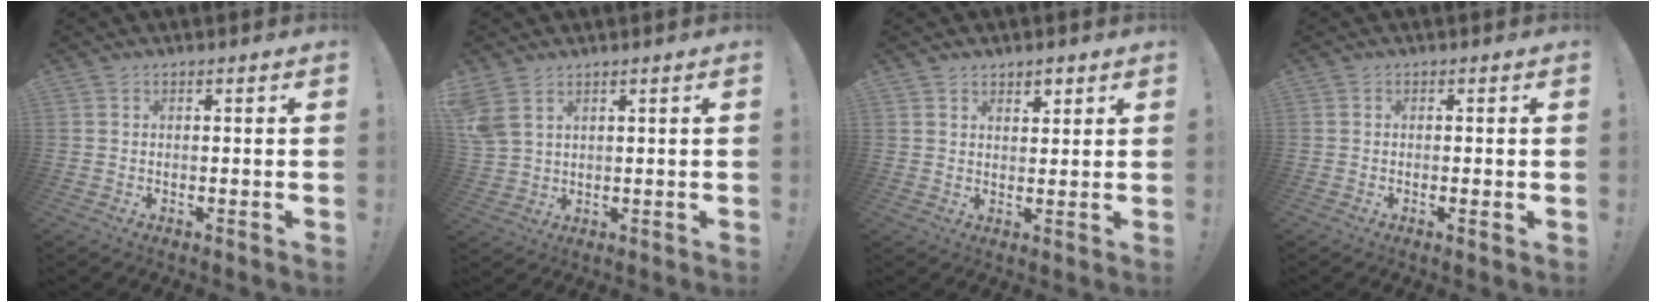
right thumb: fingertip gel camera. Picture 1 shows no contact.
{"total": 5.6, "force": [3.3, 2.7, 3.5], "torque": [-0.083, -0.008, 0.070]}
{"total": 3.1, "force": [2.4, 1.8, 0.6], "torque": [0.010, -0.018, 0.039]}
{"total": 1.3, "force": [-0.2, -0.1, 1.3], "torque": [-0.016, -0.003, -0.005]}